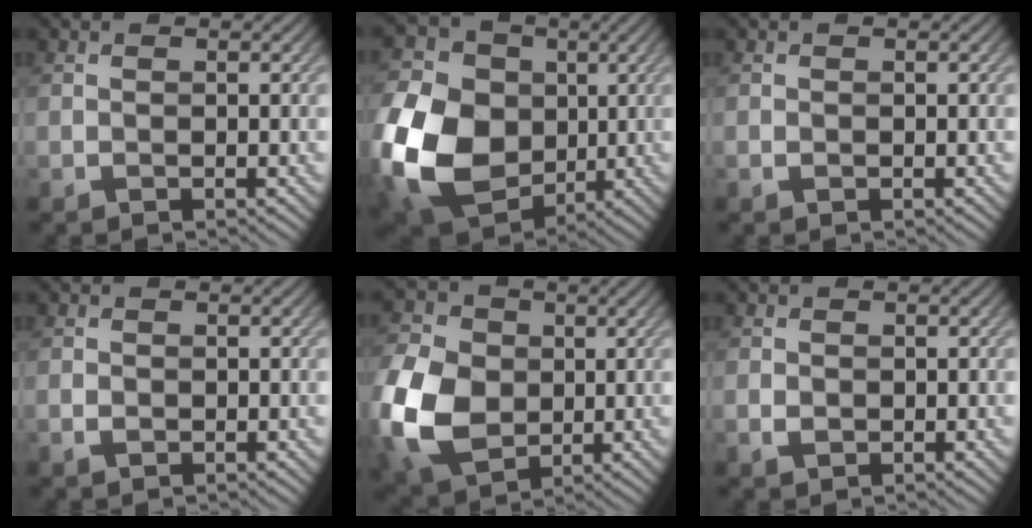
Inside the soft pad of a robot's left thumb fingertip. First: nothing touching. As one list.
[{"total": 17.9, "force": [-2.8, 13.8, 11.0], "torque": [-0.292, -0.013, -0.048]}, {"total": 0.6, "force": [-0.1, 0.4, 0.3], "torque": [-0.006, -0.004, -0.003]}, {"total": 1.2, "force": [-0.3, 0.9, 0.7], "torque": [-0.014, -0.005, -0.007]}, {"total": 14.0, "force": [-1.6, 10.6, 9.0], "torque": [-0.259, -0.011, -0.038]}, {"total": 1.4, "force": [-0.2, 1.2, 0.7], "torque": [-0.016, -0.007, -0.005]}]